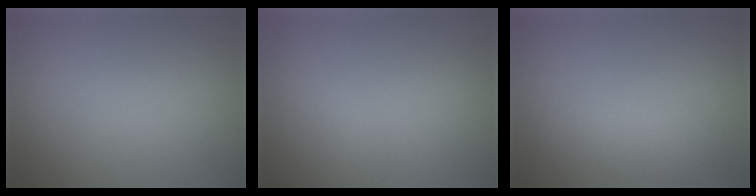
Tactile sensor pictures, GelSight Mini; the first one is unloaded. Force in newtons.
{"total": 0.8, "press": 0.8, "slide": 0.0}
{"total": 2.7, "press": 2.7, "slide": 0.1}